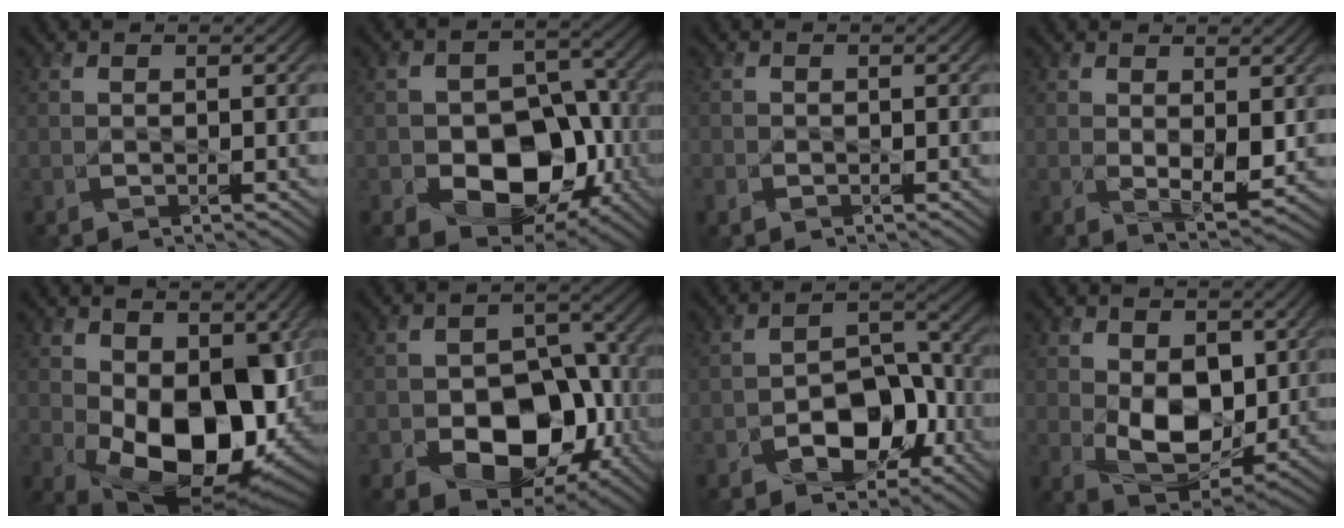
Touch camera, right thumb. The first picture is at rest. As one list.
[{"total": 12.3, "force": [-4.3, 8.4, 7.8], "torque": [-0.113, -0.017, -0.074]}, {"total": 1.0, "force": [-0.7, 0.7, 0.1], "torque": [-0.006, -0.002, -0.016]}, {"total": 3.7, "force": [0.7, 1.6, 3.2], "torque": [-0.067, -0.013, 0.019]}, {"total": 16.5, "force": [-0.9, 10.1, 13.0], "torque": [-0.218, -0.040, -0.005]}, {"total": 12.1, "force": [-4.3, 8.2, 7.8], "torque": [-0.114, -0.016, -0.073]}, {"total": 7.9, "force": [-3.5, 5.1, 5.0], "torque": [-0.067, 0.000, -0.063]}, {"total": 9.4, "force": [1.0, 6.2, 6.9], "torque": [-0.144, -0.015, 0.020]}]